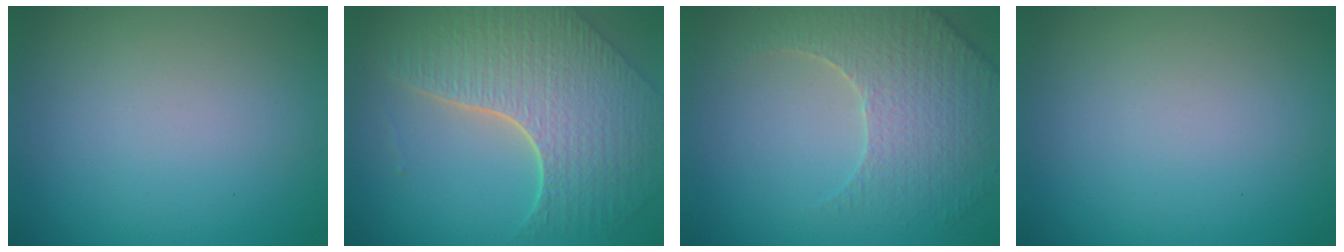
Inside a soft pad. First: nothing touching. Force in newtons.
{"total": 8.6, "press": 6.2, "slide": 6.0}
{"total": 4.3, "press": 4.2, "slide": 1.2}
{"total": 0.0}